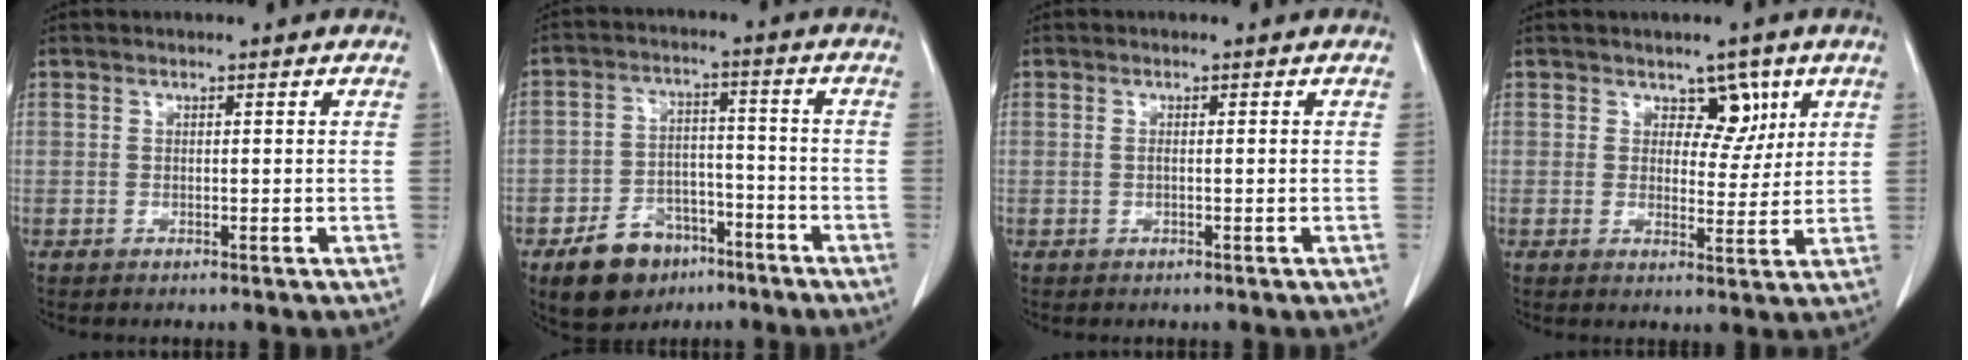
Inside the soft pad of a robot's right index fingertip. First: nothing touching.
{"total": 9.5, "force": [-5.9, 6.2, 4.0], "torque": [-0.074, 0.016, -0.092]}
{"total": 0.9, "force": [0.0, 0.0, 0.9], "torque": [-0.019, -0.001, 0.001]}
{"total": 4.5, "force": [2.4, 2.9, 2.5], "torque": [-0.022, -0.001, 0.034]}